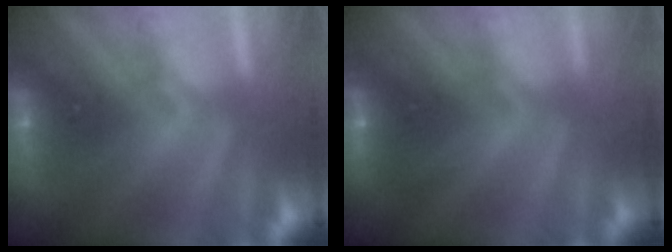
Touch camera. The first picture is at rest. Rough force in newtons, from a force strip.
{"total": 2.5}